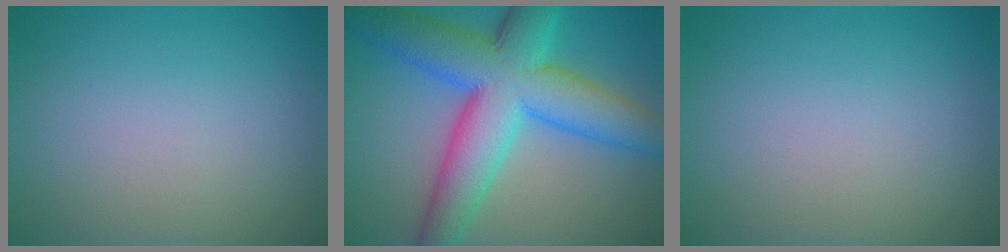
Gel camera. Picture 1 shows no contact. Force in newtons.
{"total": 11.9, "press": 11.9, "slide": 0.3}
{"total": 0.0}